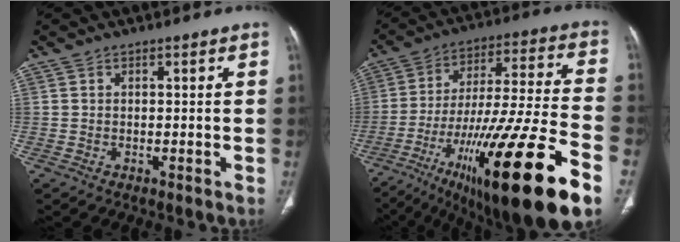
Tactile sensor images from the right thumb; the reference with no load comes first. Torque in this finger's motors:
{"motor_torque": [2.40, 2.61, 2.15, -0.63, 0.72]}